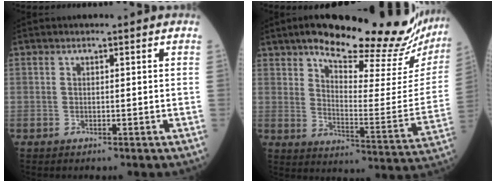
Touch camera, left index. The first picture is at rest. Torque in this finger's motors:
{"motor_torque": [1.00, -1.14, 0.64, 0.14]}